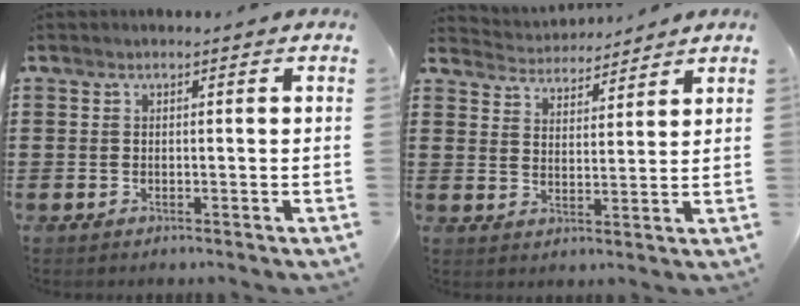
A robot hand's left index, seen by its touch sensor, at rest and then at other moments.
{"total": 3.8, "force": [3.8, 0.3, -0.2], "torque": [-0.014, -0.018, 0.065]}